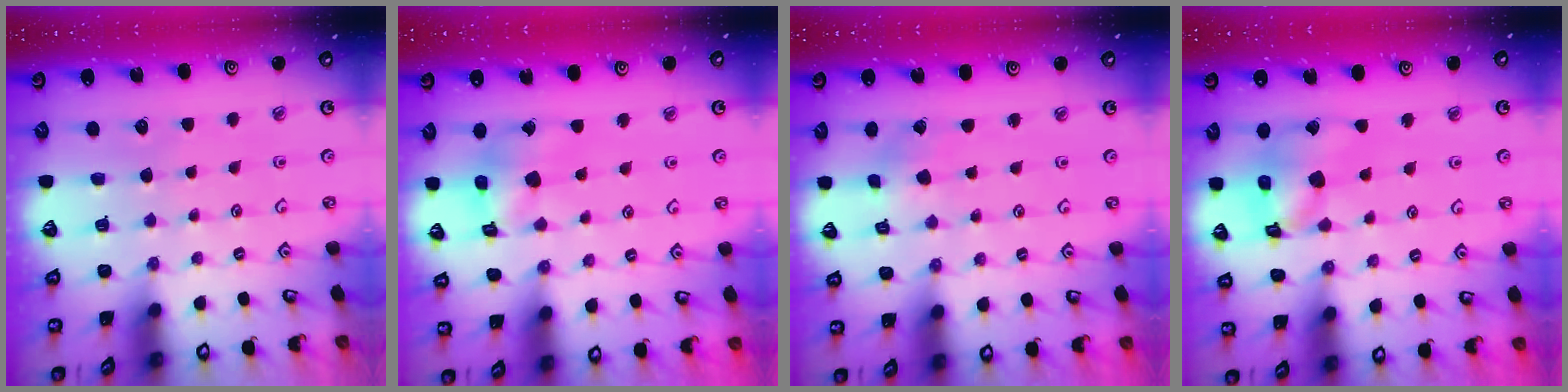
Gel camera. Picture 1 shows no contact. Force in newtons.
{"total": 10.0, "press": 9.9, "slide": 1.0}
{"total": 1.1, "press": 1.0, "slide": 0.1}
{"total": 14.0, "press": 13.9, "slide": 1.7}